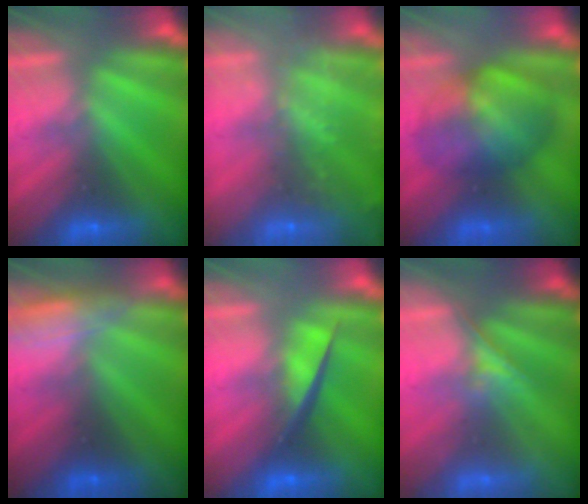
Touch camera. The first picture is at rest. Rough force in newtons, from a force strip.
{"total": 8.3}
{"total": 8.0}
{"total": 2.9}
{"total": 4.5}
{"total": 1.8}